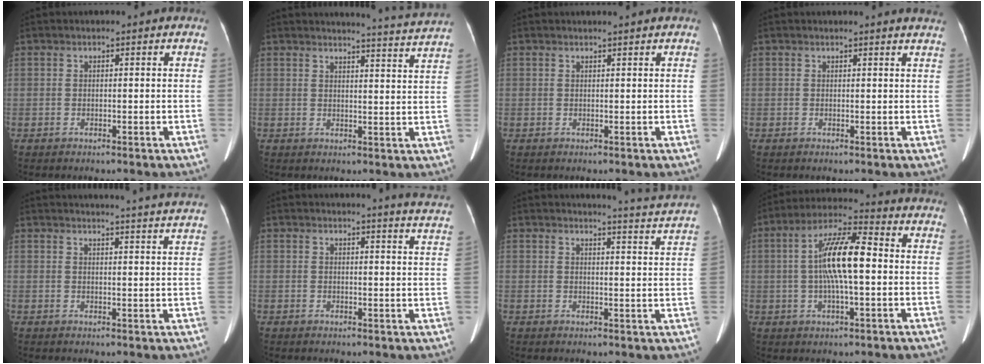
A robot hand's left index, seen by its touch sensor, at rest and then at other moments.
{"total": 8.6, "force": [8.4, -2.0, 1.0], "torque": [-0.029, -0.044, 0.090]}
{"total": 1.5, "force": [1.4, -0.3, 0.6], "torque": [-0.011, 0.006, 0.023]}
{"total": 3.6, "force": [3.4, -0.2, 0.9], "torque": [-0.012, -0.006, 0.020]}
{"total": 17.4, "force": [16.8, -0.8, 4.7], "torque": [-0.066, -0.038, 0.190]}
{"total": 9.9, "force": [9.6, -0.9, 2.3], "torque": [-0.020, -0.063, 0.080]}
{"total": 7.4, "force": [7.2, -1.9, 0.5], "torque": [-0.025, -0.045, 0.077]}
{"total": 11.2, "force": [0.2, 2.2, 10.9], "torque": [-0.207, 0.019, 0.001]}